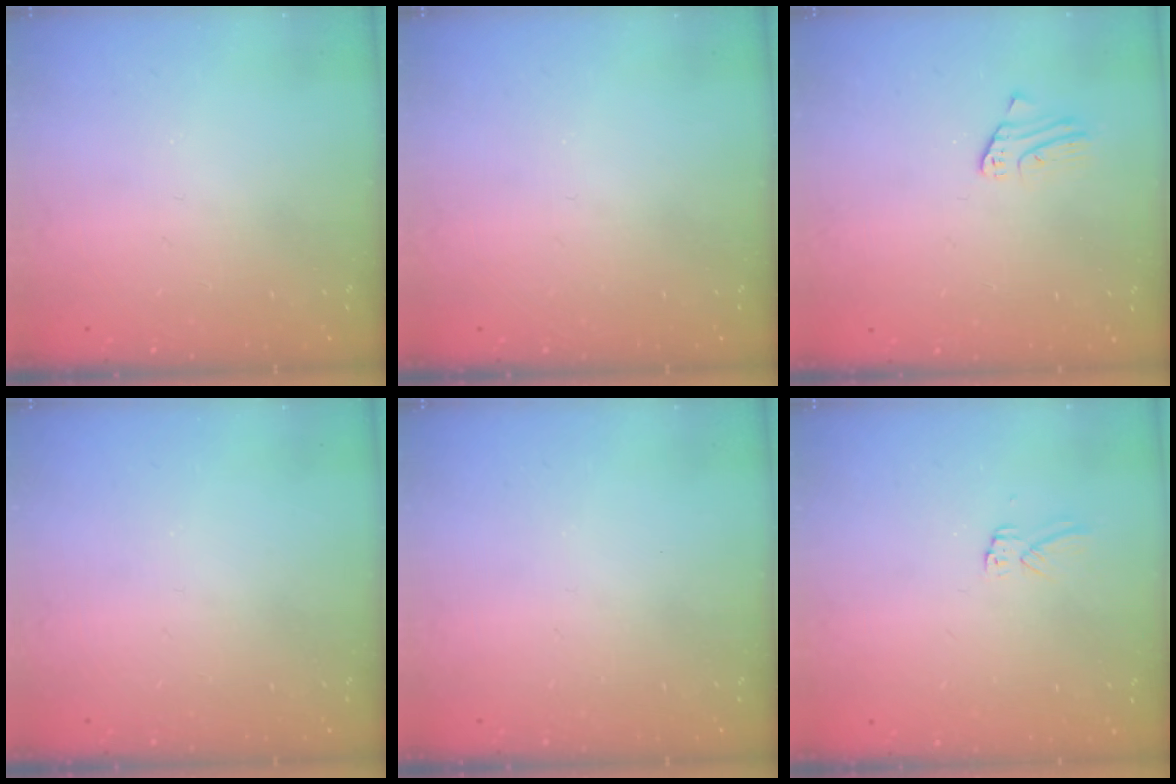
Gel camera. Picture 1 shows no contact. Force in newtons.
{"total": 0.0}
{"total": 1.8, "press": 1.8, "slide": 0.1}
{"total": 0.0}
{"total": 0.0}
{"total": 2.9, "press": 2.9, "slide": 0.2}